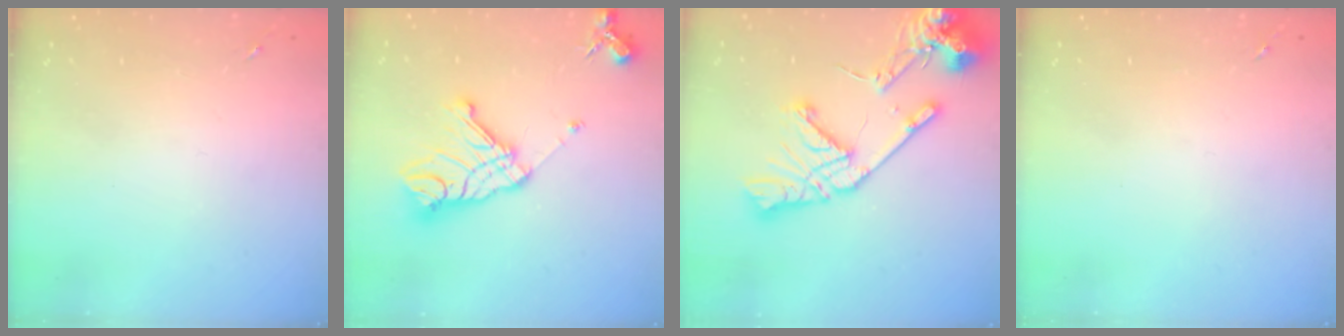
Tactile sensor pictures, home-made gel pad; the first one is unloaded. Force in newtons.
{"total": 17.5, "press": 17.3, "slide": 2.0}
{"total": 20.9, "press": 20.7, "slide": 2.5}
{"total": 0.0}